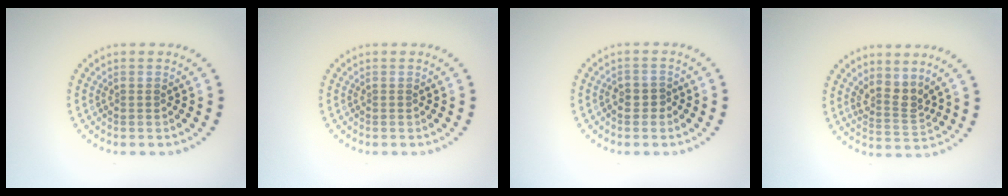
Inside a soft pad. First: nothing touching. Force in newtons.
{"total": 0.0}
{"total": 1.4, "press": 1.2, "slide": 0.6}
{"total": 2.8, "press": 2.0, "slide": 2.0}